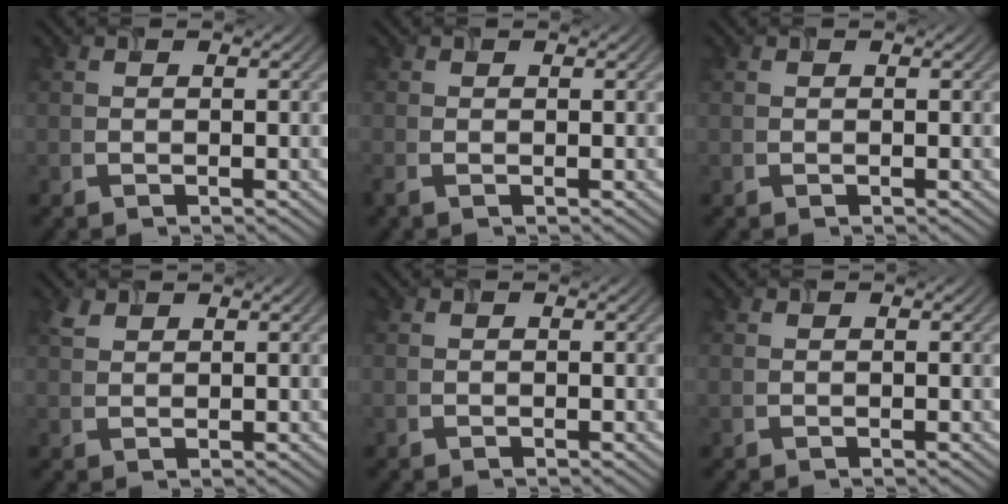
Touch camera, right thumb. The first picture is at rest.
{"total": 0.9, "force": [-0.5, 0.3, 0.6], "torque": [-0.020, -0.004, -0.010]}
{"total": 0.0}
{"total": 1.7, "force": [1.3, 0.8, 0.8], "torque": [-0.025, 0.003, 0.031]}
{"total": 0.0}
{"total": 0.0}